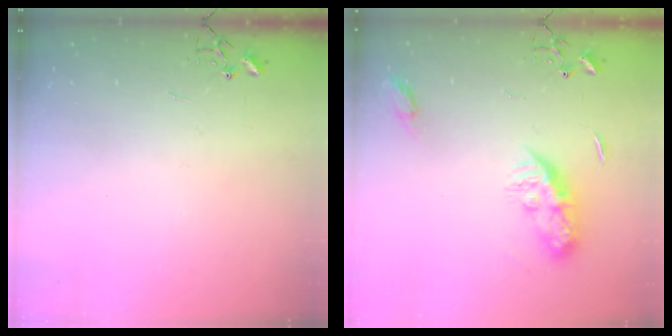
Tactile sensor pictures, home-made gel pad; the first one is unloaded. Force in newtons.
{"total": 9.6, "press": 9.6, "slide": 0.1}